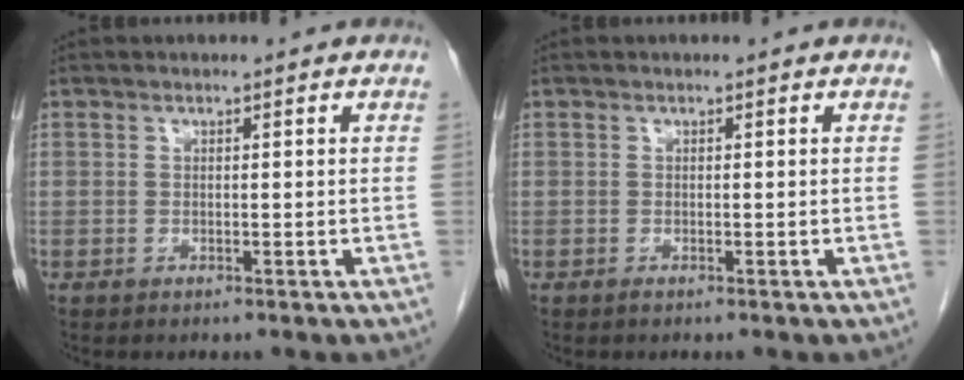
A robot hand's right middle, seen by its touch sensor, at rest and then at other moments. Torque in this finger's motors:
{"motor_torque": [0.38, 0.01, 0.03, 0.00]}